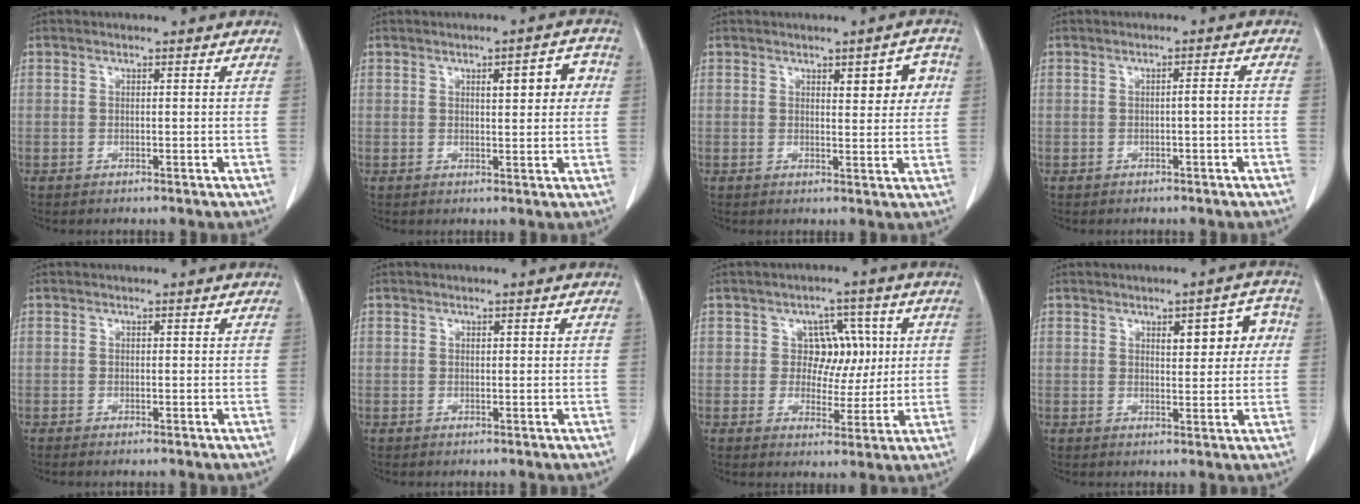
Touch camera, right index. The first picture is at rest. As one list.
[{"total": 5.4, "force": [1.4, 1.6, 5.0], "torque": [-0.065, 0.014, 0.020]}, {"total": 4.9, "force": [1.6, 1.7, 4.3], "torque": [-0.050, 0.009, 0.023]}, {"total": 1.5, "force": [-0.6, -0.1, 1.4], "torque": [-0.020, 0.002, -0.009]}, {"total": 0.6, "force": [-0.5, 0.0, 0.4], "torque": [-0.008, -0.001, -0.010]}, {"total": 0.0}, {"total": 6.1, "force": [1.1, 5.0, 3.2], "torque": [-0.028, 0.016, 0.022]}, {"total": 6.3, "force": [1.8, 2.5, 5.5], "torque": [-0.062, 0.020, 0.026]}]